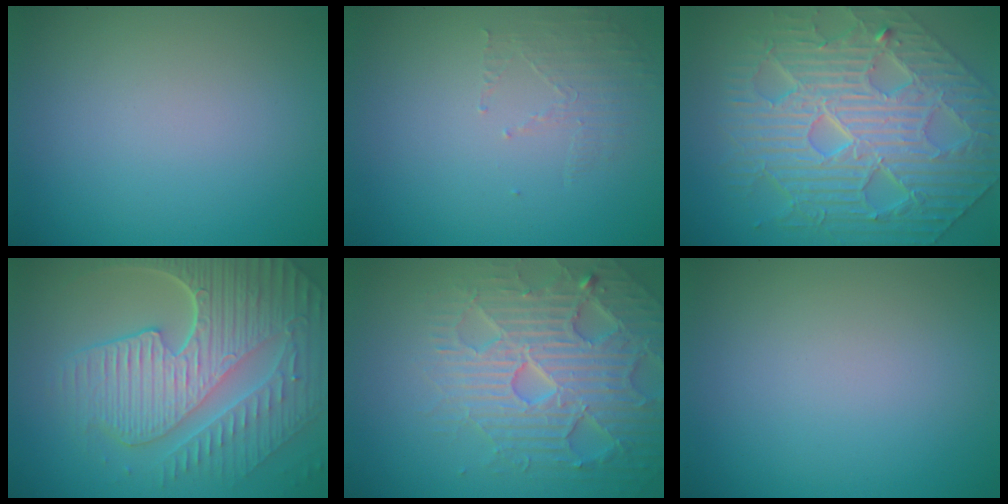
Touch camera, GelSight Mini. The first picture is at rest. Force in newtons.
{"total": 1.5, "press": 0.5, "slide": 1.4}
{"total": 10.1, "press": 7.6, "slide": 6.6}
{"total": 9.4, "press": 6.4, "slide": 6.9}
{"total": 7.0, "press": 6.9, "slide": 1.4}
{"total": 0.0}